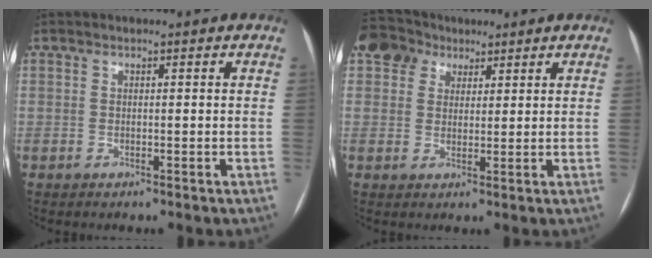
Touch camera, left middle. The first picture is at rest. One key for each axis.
{"total": 6.3, "fx": 4.1, "fy": 4.6, "fz": 1.4, "tx": -0.036, "ty": 0.031, "tz": 0.079}